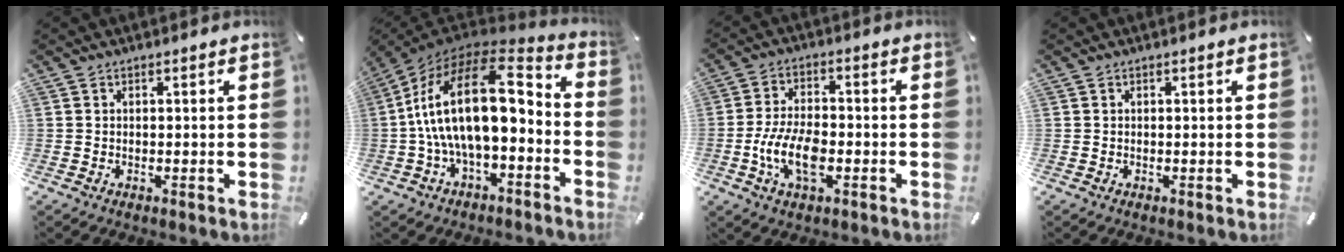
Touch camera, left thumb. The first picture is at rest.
{"total": 22.1, "force": [1.0, 11.5, 18.9], "torque": [-0.365, 0.003, 0.019]}
{"total": 9.5, "force": [-2.8, 5.0, 7.6], "torque": [-0.162, 0.006, -0.050]}
{"total": 0.0}